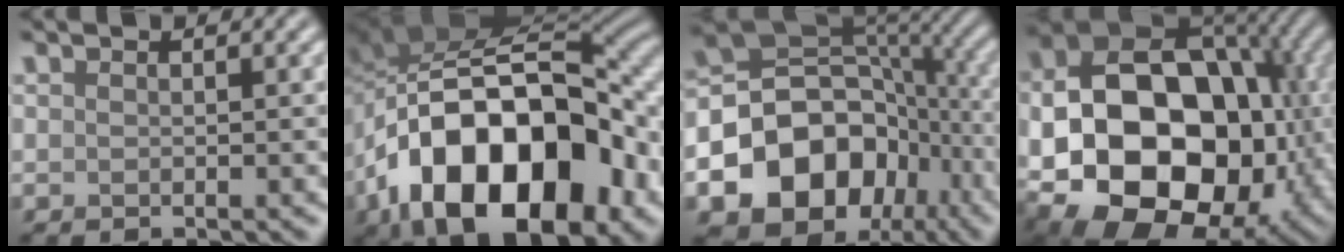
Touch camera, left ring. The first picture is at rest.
{"total": 17.4, "force": [-6.6, 10.3, 12.3], "torque": [-0.178, 0.002, -0.110]}
{"total": 14.7, "force": [-5.8, 11.4, 7.3], "torque": [-0.142, -0.011, -0.095]}
{"total": 21.9, "force": [-3.3, 16.6, 14.0], "torque": [-0.237, -0.037, -0.055]}